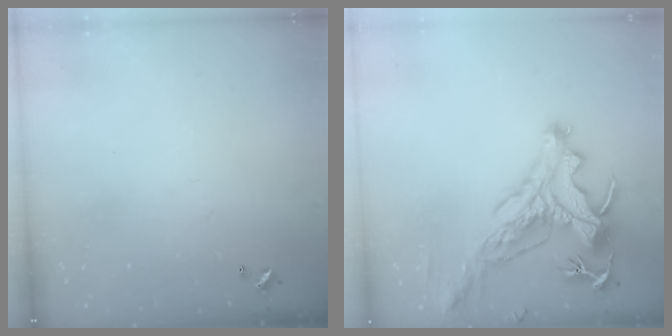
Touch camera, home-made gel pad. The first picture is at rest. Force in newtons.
{"total": 3.7, "press": 3.4, "slide": 1.5}